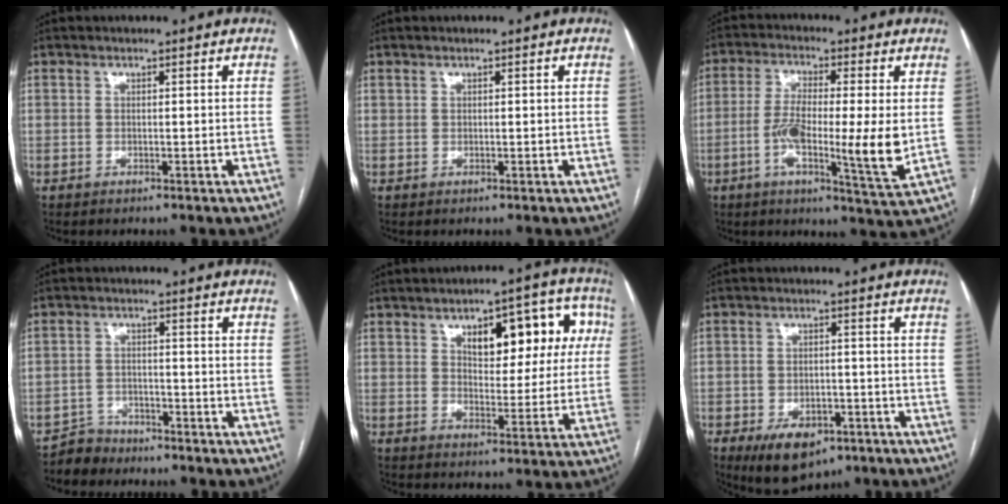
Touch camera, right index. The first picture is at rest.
{"total": 0.6, "force": [0.4, 0.3, 0.3], "torque": [-0.003, 0.002, 0.009]}
{"total": 12.4, "force": [-1.4, 1.2, 12.3], "torque": [-0.213, -0.014, -0.030]}
{"total": 3.6, "force": [-3.2, 1.5, -0.9], "torque": [0.019, 0.001, -0.060]}
{"total": 13.0, "force": [4.5, 5.9, 10.7], "torque": [-0.124, 0.036, 0.064]}
{"total": 8.9, "force": [-5.2, 4.9, 5.2], "torque": [-0.083, -0.004, -0.074]}